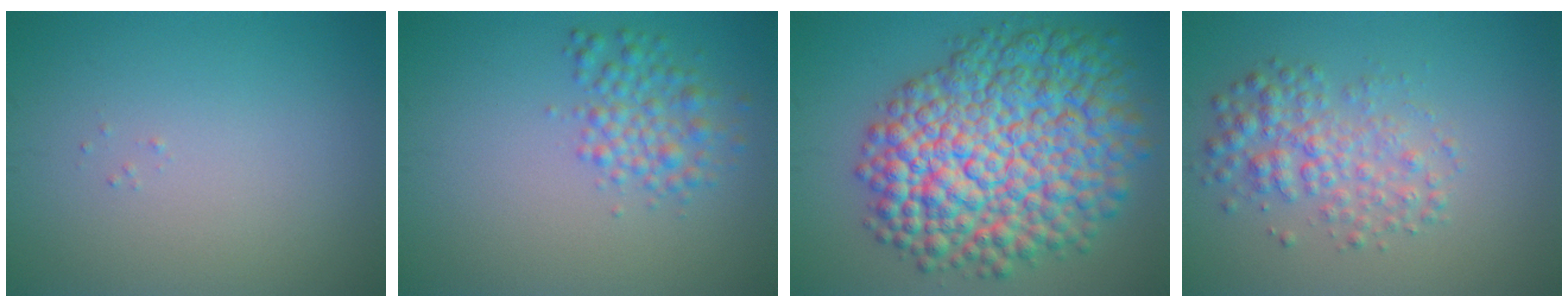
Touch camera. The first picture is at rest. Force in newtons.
{"total": 2.9, "press": 2.9, "slide": 0.0}
{"total": 14.3, "press": 14.3, "slide": 0.4}
{"total": 3.8, "press": 3.8, "slide": 0.0}